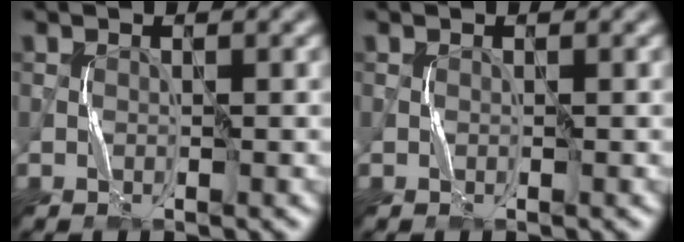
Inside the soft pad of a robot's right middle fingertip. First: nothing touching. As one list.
[{"total": 0.0}]